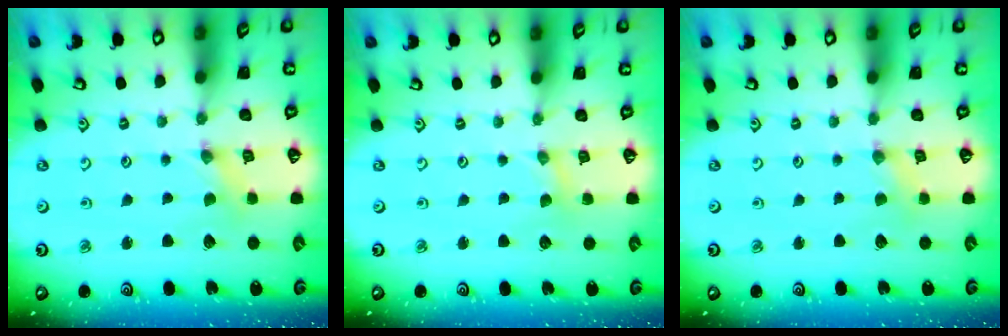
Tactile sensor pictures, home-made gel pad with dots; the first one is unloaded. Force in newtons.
{"total": 0.7, "press": 0.6, "slide": 0.2}
{"total": 2.2, "press": 2.2, "slide": 0.5}